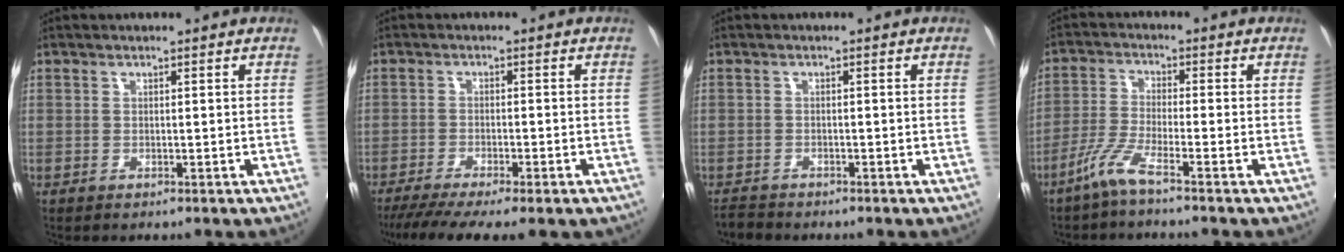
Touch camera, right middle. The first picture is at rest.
{"total": 12.4, "force": [-9.8, 1.8, 7.4], "torque": [-0.115, -0.021, -0.148]}
{"total": 1.8, "force": [-1.8, 0.2, -0.1], "torque": [-0.007, -0.011, -0.032]}
{"total": 4.8, "force": [-3.6, -0.5, 3.2], "torque": [-0.073, -0.012, -0.082]}